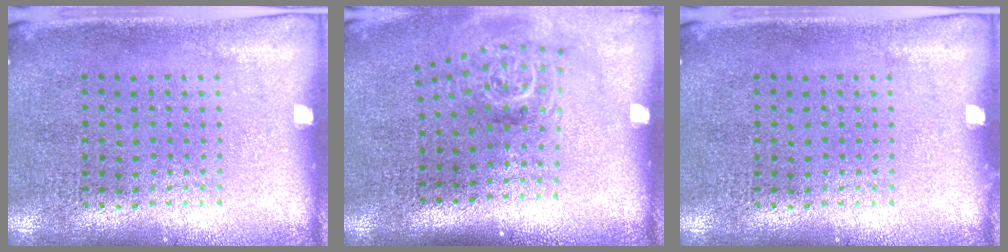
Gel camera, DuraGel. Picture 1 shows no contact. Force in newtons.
{"total": 1.8, "press": 1.3, "slide": 1.3}
{"total": 0.0}